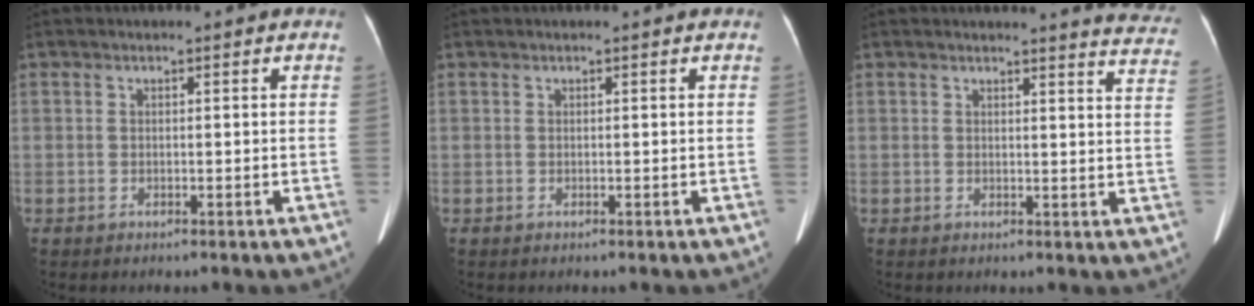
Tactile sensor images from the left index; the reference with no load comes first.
{"total": 0.0}
{"total": 8.8, "force": [8.8, 0.2, 1.2], "torque": [0.008, -0.070, 0.063]}